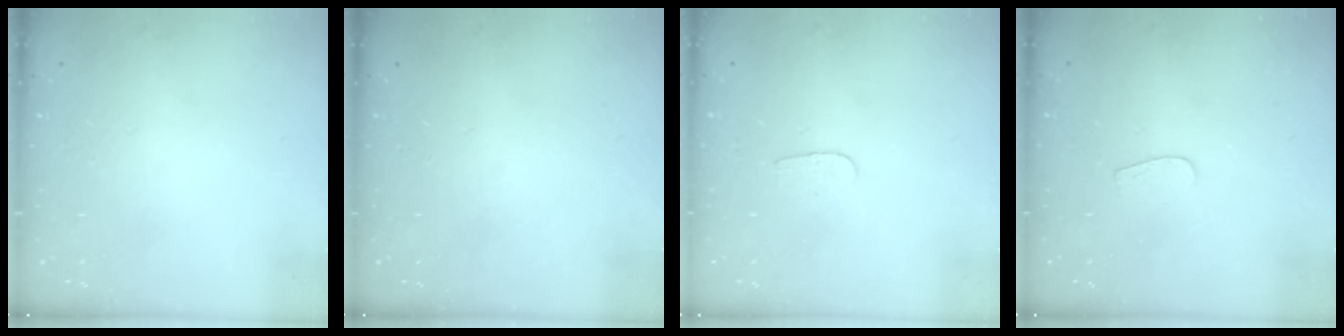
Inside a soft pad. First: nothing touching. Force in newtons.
{"total": 0.0}
{"total": 3.1, "press": 3.1, "slide": 0.2}
{"total": 3.9, "press": 3.9, "slide": 0.4}